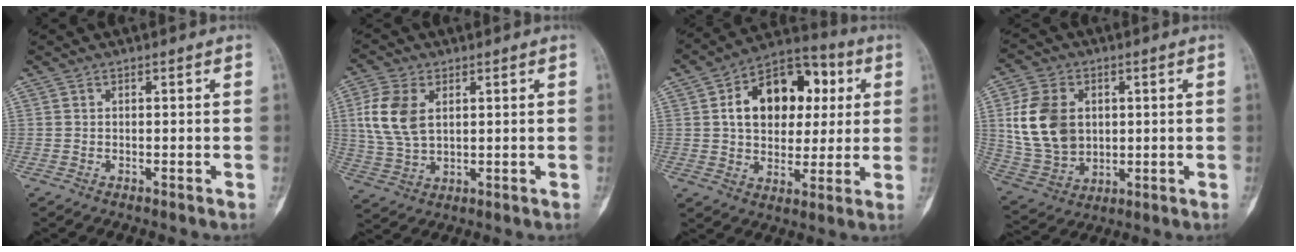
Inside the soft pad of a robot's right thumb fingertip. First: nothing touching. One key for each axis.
{"total": 9.6, "fx": 2.5, "fy": 5.9, "fz": 7.2, "tx": -0.151, "ty": -0.003, "tz": 0.054}
{"total": 17.9, "fx": 4.0, "fy": 12.1, "fz": 12.6, "tx": -0.153, "ty": 0.016, "tz": 0.060}
{"total": 14.0, "fx": 2.4, "fy": 10.4, "fz": 9.1, "tx": -0.158, "ty": -0.006, "tz": 0.058}